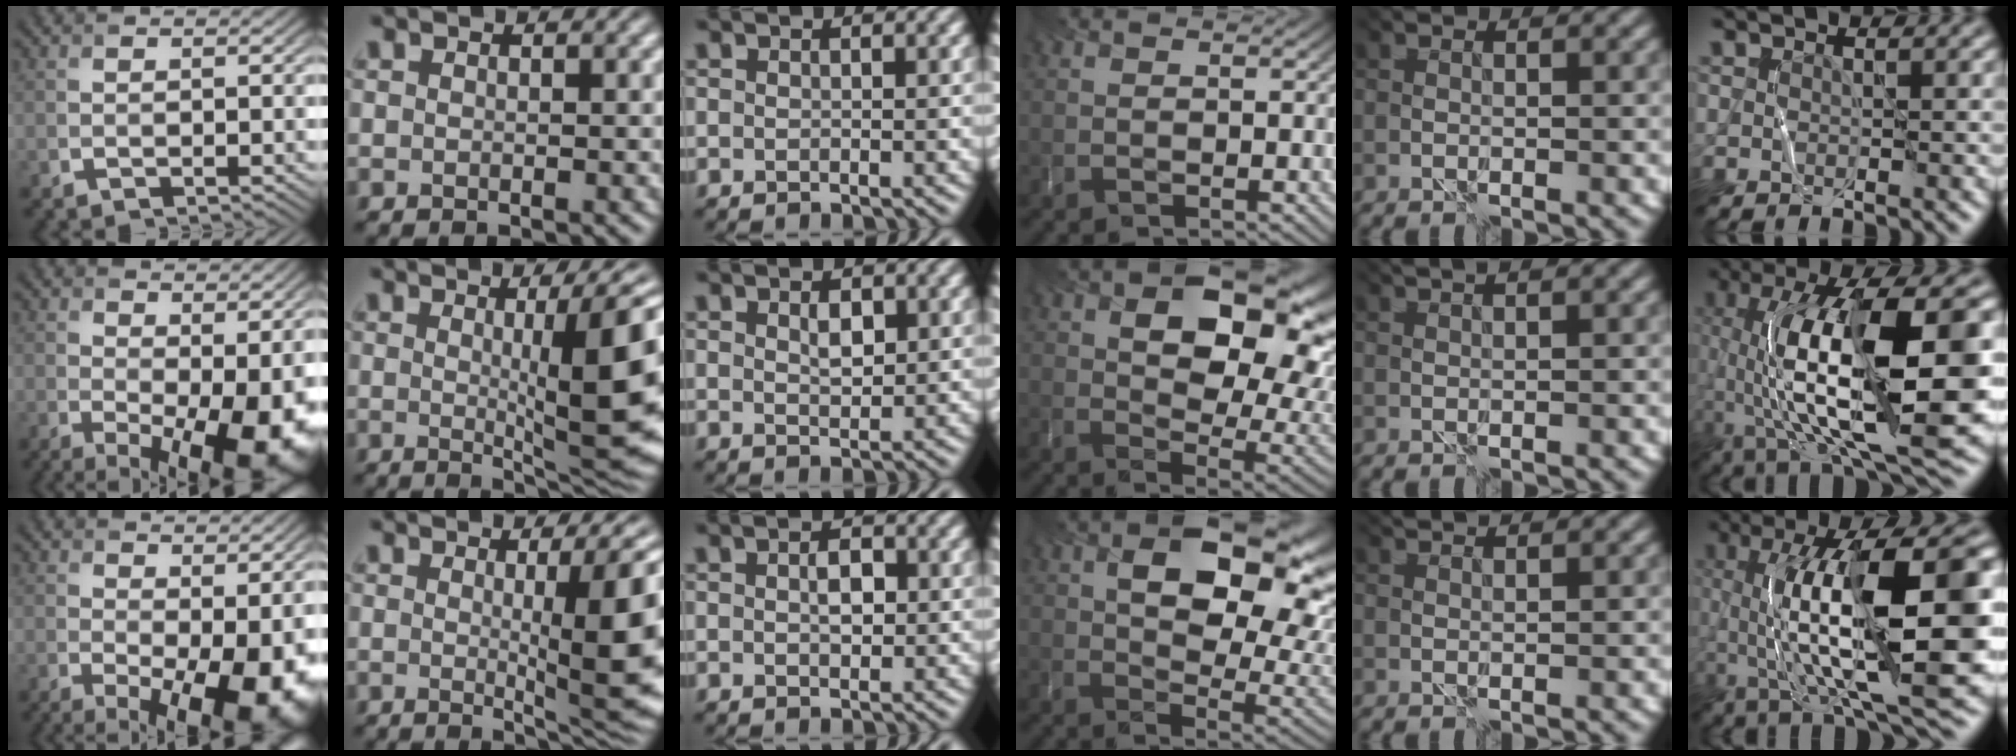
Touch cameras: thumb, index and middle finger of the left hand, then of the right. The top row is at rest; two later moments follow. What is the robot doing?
{"motion": "wrap", "object": "string"}